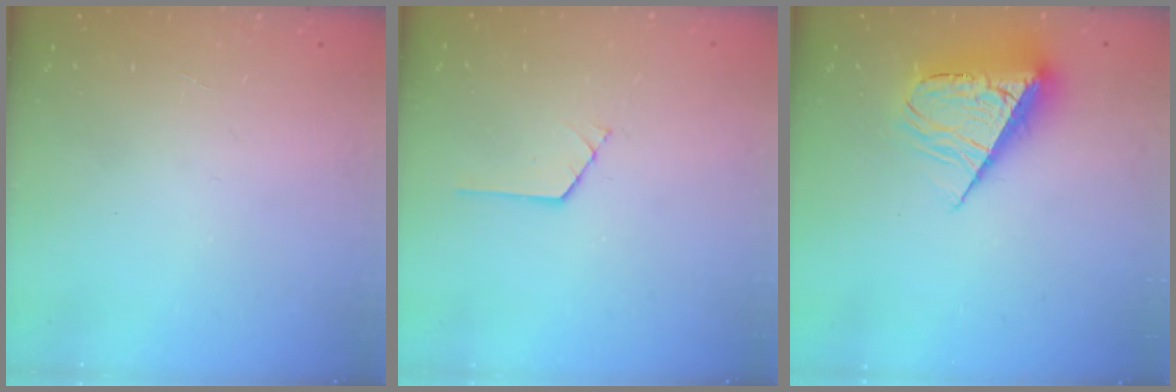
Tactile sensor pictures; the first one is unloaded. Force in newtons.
{"total": 0.7, "press": 0.7, "slide": 0.1}
{"total": 11.7, "press": 11.7, "slide": 0.5}